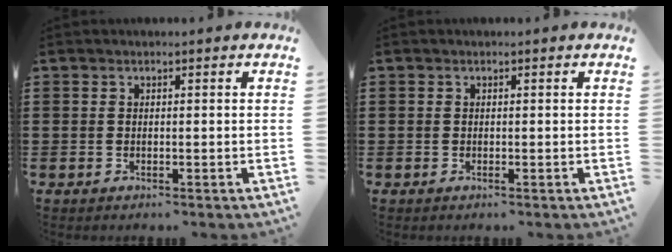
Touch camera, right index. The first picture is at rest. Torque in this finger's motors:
{"motor_torque": [0.32, 0.38, 0.04, 0.00]}